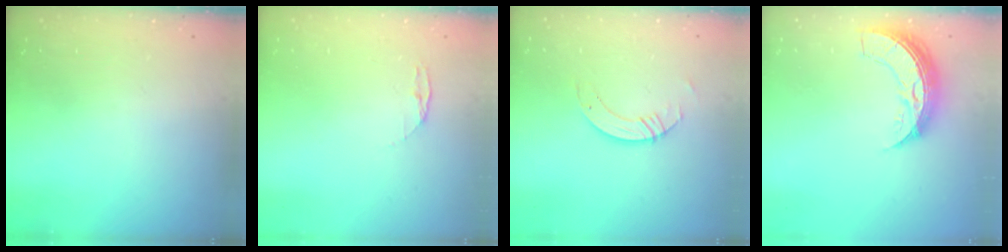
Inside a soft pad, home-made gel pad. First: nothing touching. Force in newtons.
{"total": 3.8, "press": 3.7, "slide": 0.4}
{"total": 3.9, "press": 3.9, "slide": 0.4}
{"total": 9.8, "press": 9.8, "slide": 0.8}